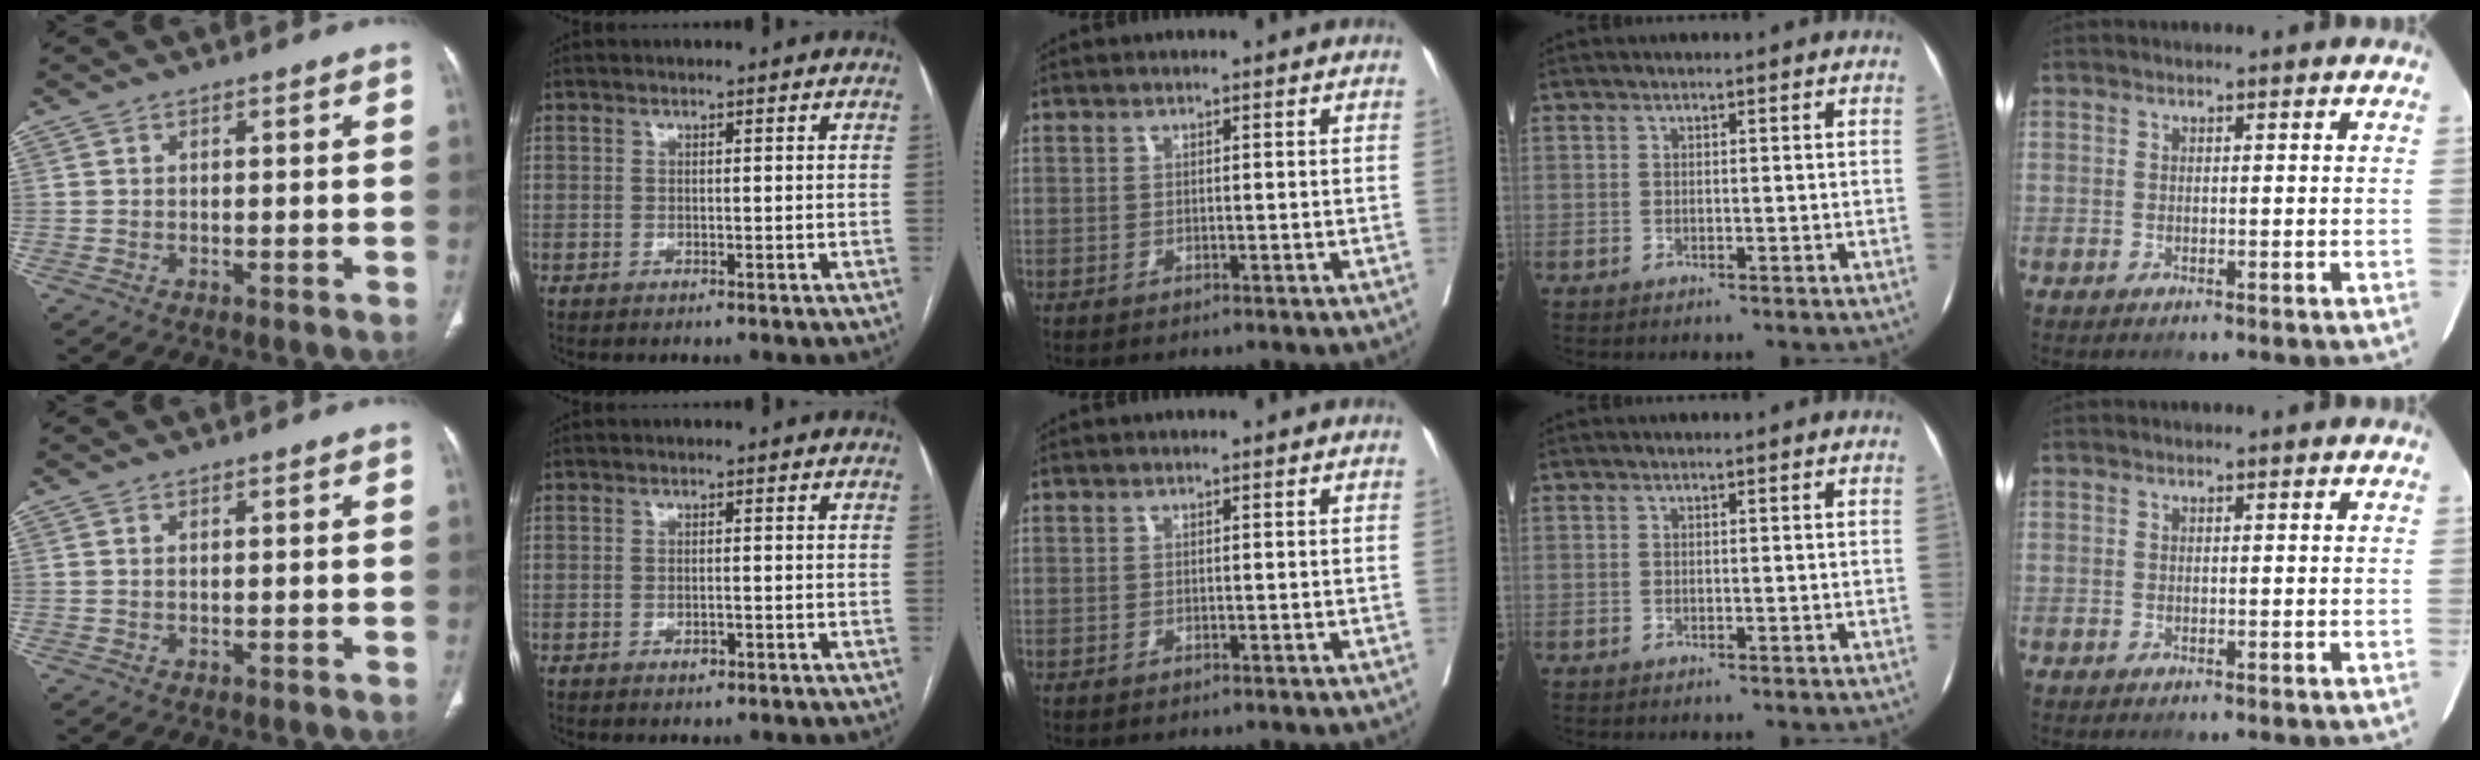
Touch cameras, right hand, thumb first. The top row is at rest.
{"index": {"total": 1.3, "force": [-0.6, 0.5, 1.0], "torque": [-0.019, -0.001, -0.005]}}